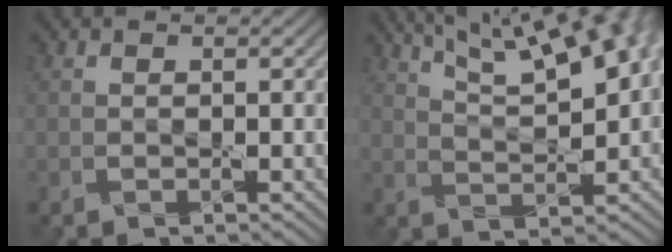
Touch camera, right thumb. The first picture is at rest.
{"total": 14.2, "force": [7.9, 4.7, 10.8], "torque": [-0.166, 0.036, 0.116]}